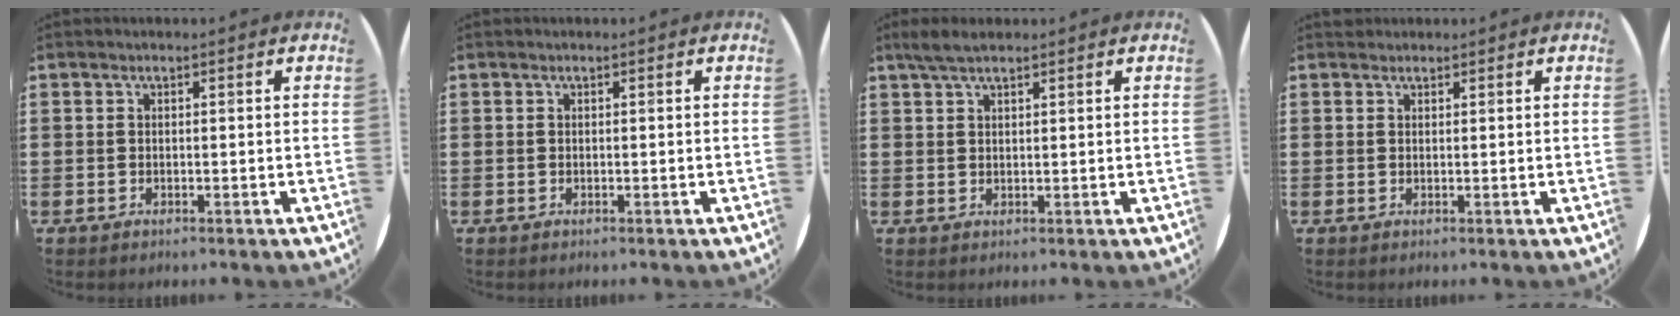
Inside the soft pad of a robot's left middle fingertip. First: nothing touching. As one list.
[{"total": 0.0}, {"total": 2.7, "force": [2.1, 0.7, 1.6], "torque": [-0.034, 0.007, 0.036]}, {"total": 0.7, "force": [0.6, 0.2, -0.2], "torque": [0.012, 0.002, 0.010]}]